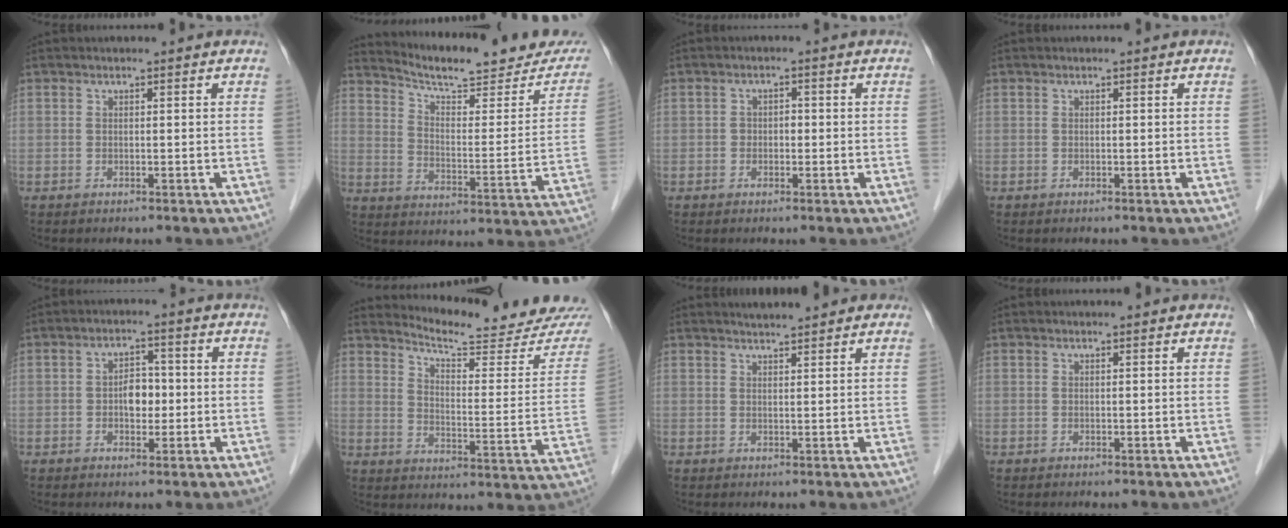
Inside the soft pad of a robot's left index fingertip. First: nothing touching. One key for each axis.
{"total": 19.6, "fx": 18.0, "fy": 3.1, "fz": 7.1, "tx": -0.097, "ty": -0.044, "tz": 0.235}
{"total": 1.7, "fx": -0.2, "fy": 1.2, "fz": 1.1, "tx": -0.014, "ty": 0.008, "tz": -0.005}
{"total": 0.0}
{"total": 3.8, "fx": -0.4, "fy": 2.4, "fz": 2.9, "tx": -0.049, "ty": 0.011, "tz": -0.007}
{"total": 17.2, "fx": 16.7, "fy": 0.3, "fz": 3.8, "tx": -0.056, "ty": -0.100, "tz": 0.207}
{"total": 4.0, "fx": 3.7, "fy": 0.5, "fz": 1.5, "tx": -0.022, "ty": 0.019, "tz": 0.049}
{"total": 0.0}